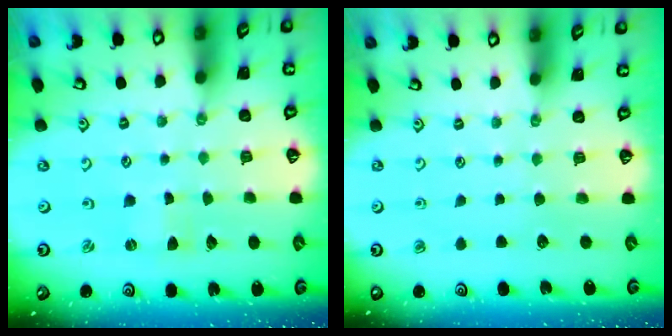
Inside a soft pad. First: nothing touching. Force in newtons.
{"total": 0.0}